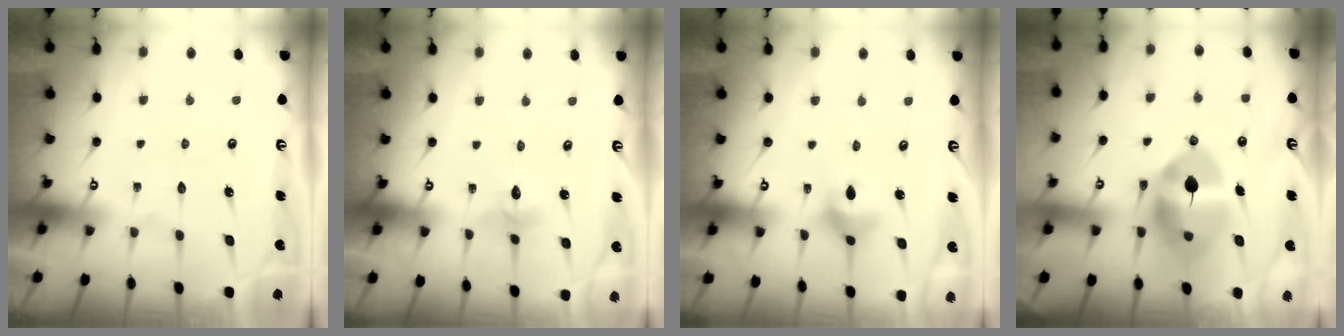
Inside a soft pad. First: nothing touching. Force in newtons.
{"total": 2.4, "press": 2.4, "slide": 0.2}
{"total": 6.5, "press": 6.1, "slide": 2.3}
{"total": 14.2, "press": 14.0, "slide": 2.4}